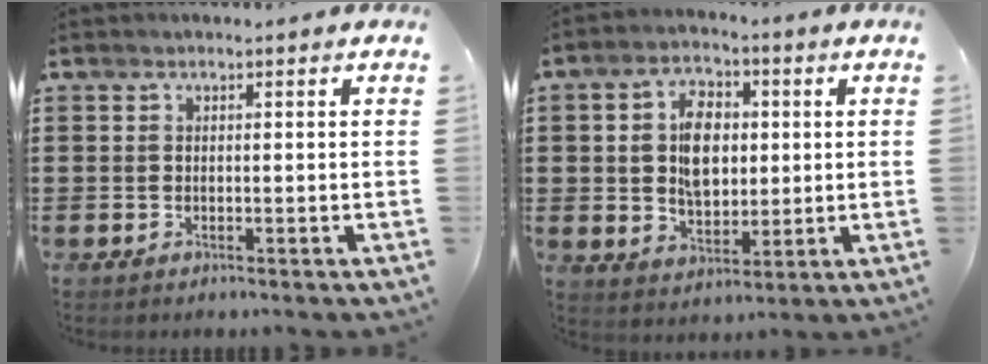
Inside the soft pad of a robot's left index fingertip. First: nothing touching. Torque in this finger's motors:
{"motor_torque": [1.07, 1.07, 0.15, 0.00]}